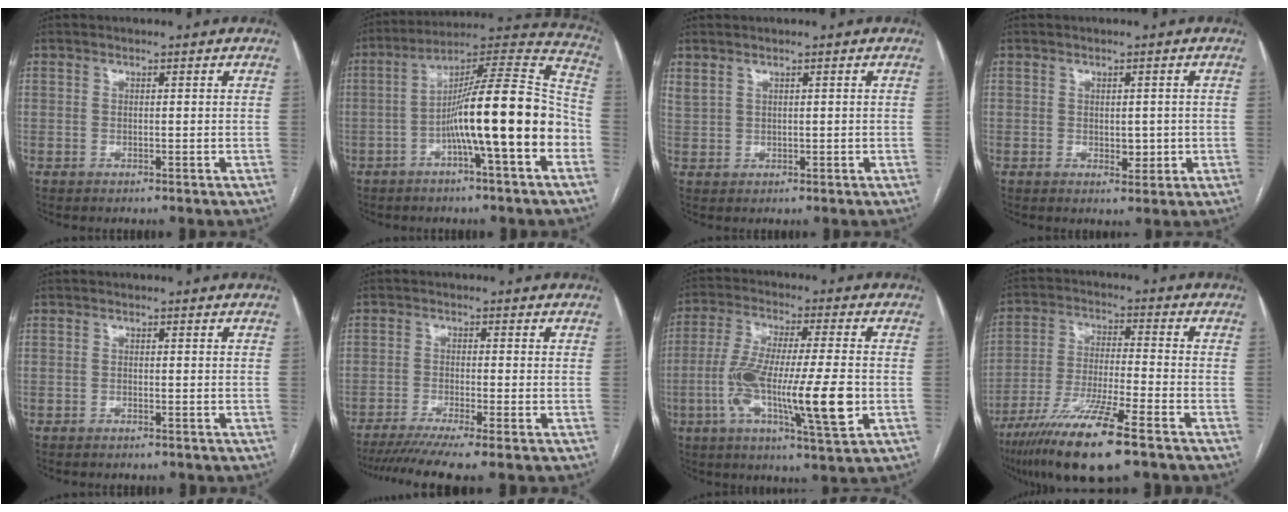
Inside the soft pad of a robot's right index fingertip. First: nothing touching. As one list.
[{"total": 18.1, "force": [-4.9, 0.8, 17.4], "torque": [-0.274, 0.025, -0.081]}, {"total": 1.7, "force": [1.3, 0.8, 0.8], "torque": [-0.026, 0.011, 0.037]}, {"total": 2.6, "force": [-0.3, 1.6, 2.0], "torque": [-0.025, 0.000, 0.003]}, {"total": 0.7, "force": [-0.7, 0.2, 0.2], "torque": [-0.006, -0.001, -0.009]}, {"total": 8.9, "force": [-7.0, -0.9, 5.4], "torque": [-0.077, -0.018, -0.111]}, {"total": 16.1, "force": [-3.5, 1.6, 15.6], "torque": [-0.283, -0.010, -0.061]}, {"total": 14.7, "force": [-9.4, 0.9, 11.3], "torque": [-0.228, -0.041, -0.172]}]